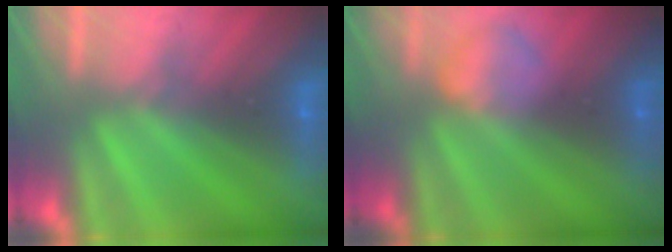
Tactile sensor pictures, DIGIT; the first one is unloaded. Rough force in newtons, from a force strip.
{"total": 2.3}